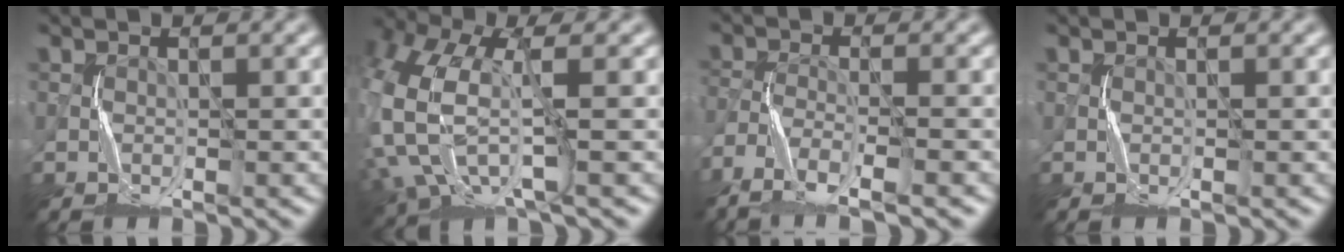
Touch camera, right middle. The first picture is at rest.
{"total": 8.4, "force": [0.1, 4.8, 6.9], "torque": [-0.186, -0.018, -0.004]}
{"total": 5.5, "force": [-5.0, 0.8, 2.3], "torque": [-0.042, -0.009, -0.095]}
{"total": 0.0}